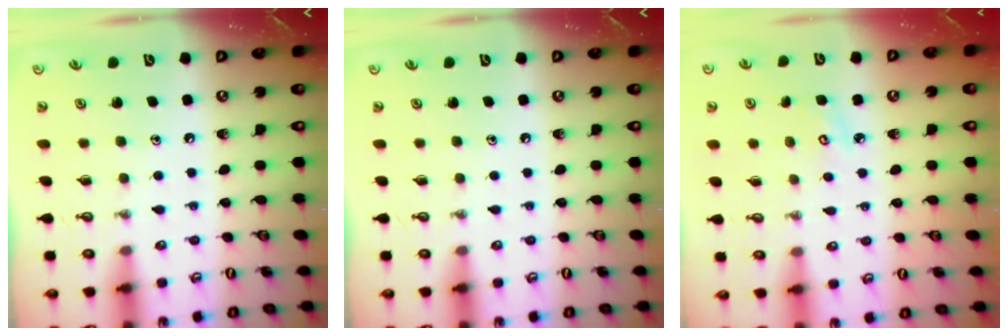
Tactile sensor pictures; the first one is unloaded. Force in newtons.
{"total": 0.0}
{"total": 4.6, "press": 4.6, "slide": 0.3}